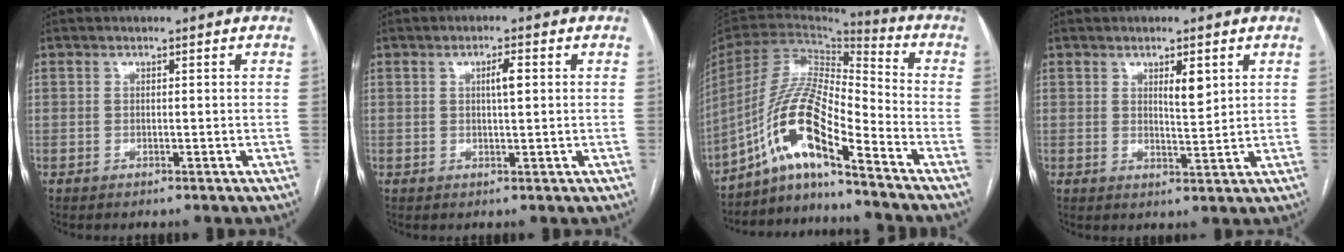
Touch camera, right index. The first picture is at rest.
{"total": 2.4, "force": [0.6, 0.3, 2.3], "torque": [-0.040, 0.003, 0.009]}
{"total": 12.7, "force": [-8.4, 1.5, 9.5], "torque": [-0.193, 0.011, -0.155]}
{"total": 3.4, "force": [1.6, 0.8, 2.9], "torque": [-0.048, -0.006, 0.027]}